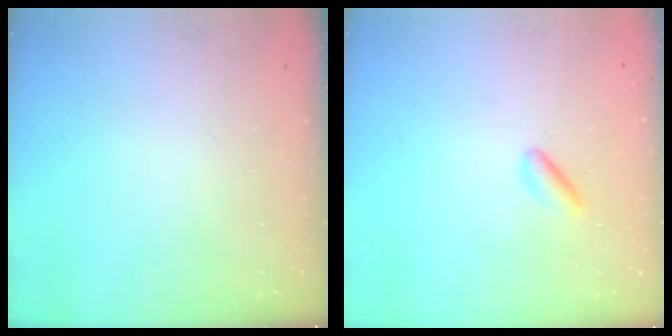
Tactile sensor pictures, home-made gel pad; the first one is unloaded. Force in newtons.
{"total": 3.0, "press": 2.8, "slide": 1.0}